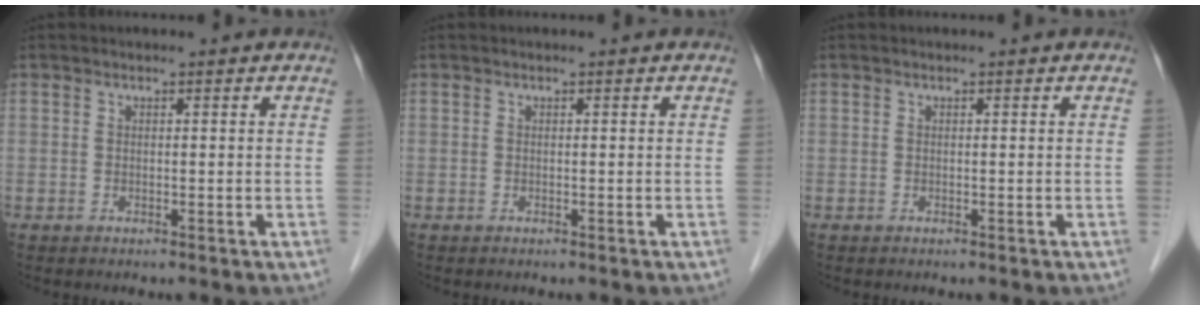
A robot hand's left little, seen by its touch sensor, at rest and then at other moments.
{"total": 0.0}
{"total": 0.0}